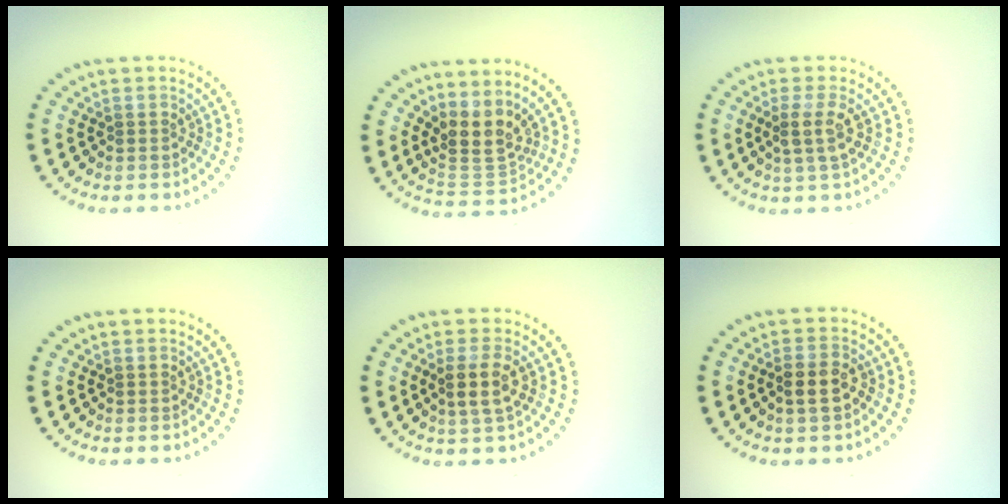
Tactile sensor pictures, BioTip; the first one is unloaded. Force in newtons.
{"total": 3.5, "press": 2.6, "slide": 2.3}
{"total": 2.2, "press": 1.9, "slide": 1.1}
{"total": 0.0}
{"total": 2.5, "press": 2.3, "slide": 1.1}
{"total": 1.9, "press": 1.8, "slide": 0.5}